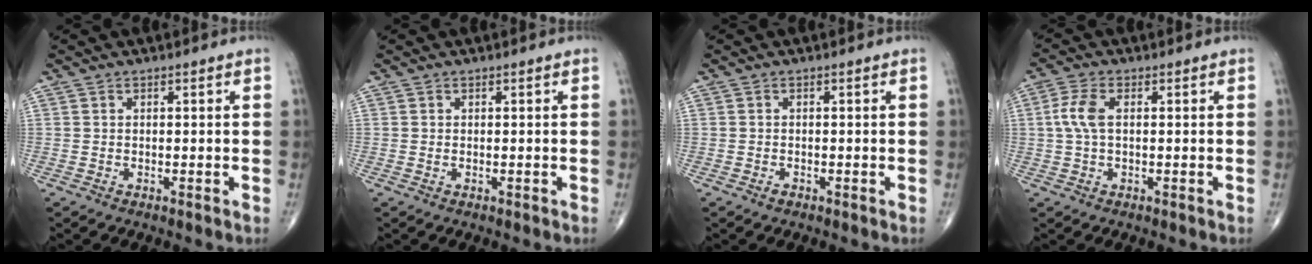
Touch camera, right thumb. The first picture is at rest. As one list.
[{"total": 0.0}, {"total": 0.7, "force": [-0.5, 0.4, 0.3], "torque": [-0.003, 0.001, -0.011]}, {"total": 4.7, "force": [0.5, 2.3, 4.0], "torque": [-0.108, 0.011, 0.007]}]